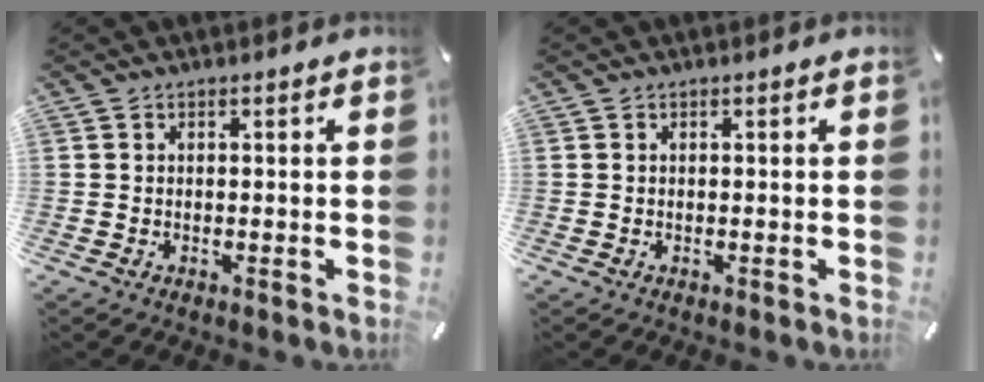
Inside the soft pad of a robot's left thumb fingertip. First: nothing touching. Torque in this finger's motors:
{"motor_torque": [0.01, 0.01, 0.02, 0.03, 0.00]}